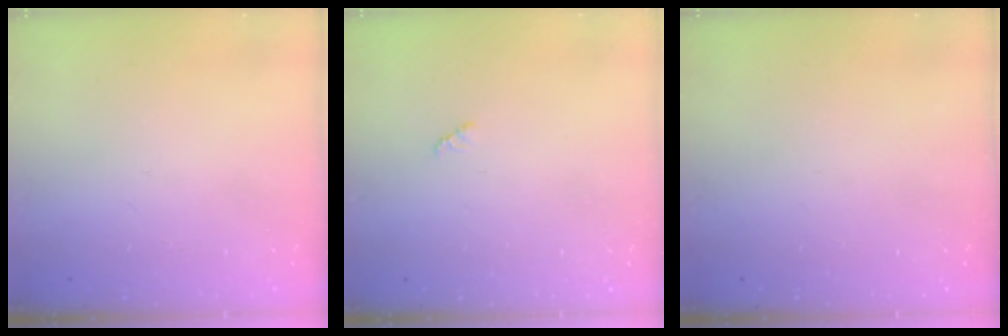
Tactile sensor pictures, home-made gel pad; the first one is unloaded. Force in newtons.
{"total": 2.1, "press": 2.1, "slide": 0.3}
{"total": 0.0}